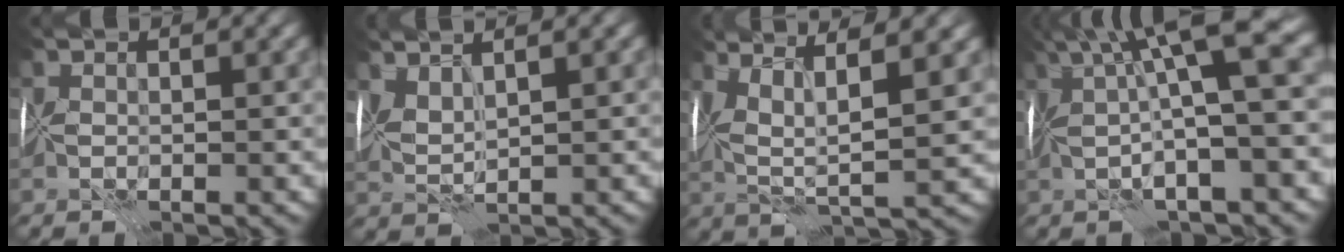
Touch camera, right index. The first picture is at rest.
{"total": 2.3, "force": [1.7, 0.2, 1.5], "torque": [-0.040, 0.006, 0.039]}
{"total": 5.8, "force": [2.4, 1.0, 5.2], "torque": [-0.103, 0.005, 0.045]}
{"total": 10.2, "force": [3.3, 1.8, 9.4], "torque": [-0.147, 0.021, 0.055]}